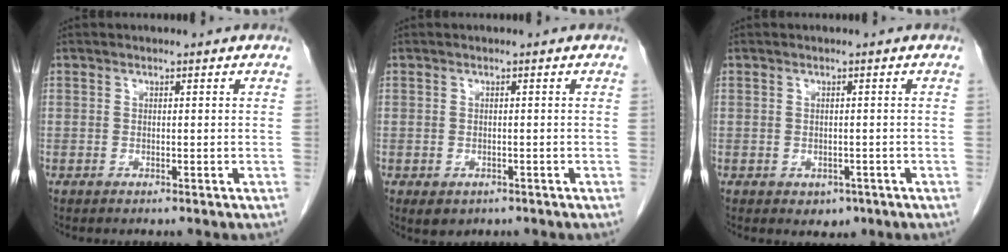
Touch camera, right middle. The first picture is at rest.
{"total": 2.4, "force": [-1.4, 1.7, 1.0], "torque": [-0.012, -0.001, -0.011]}
{"total": 2.0, "force": [-0.9, 1.5, 0.9], "torque": [-0.009, 0.002, -0.002]}